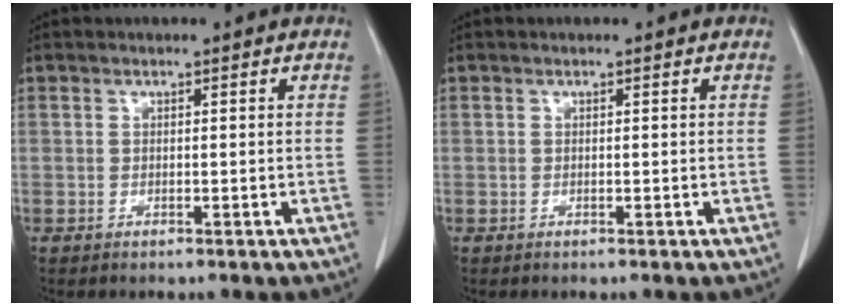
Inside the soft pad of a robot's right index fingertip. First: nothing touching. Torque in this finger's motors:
{"motor_torque": [0.00, 0.00, 0.01, 0.00]}